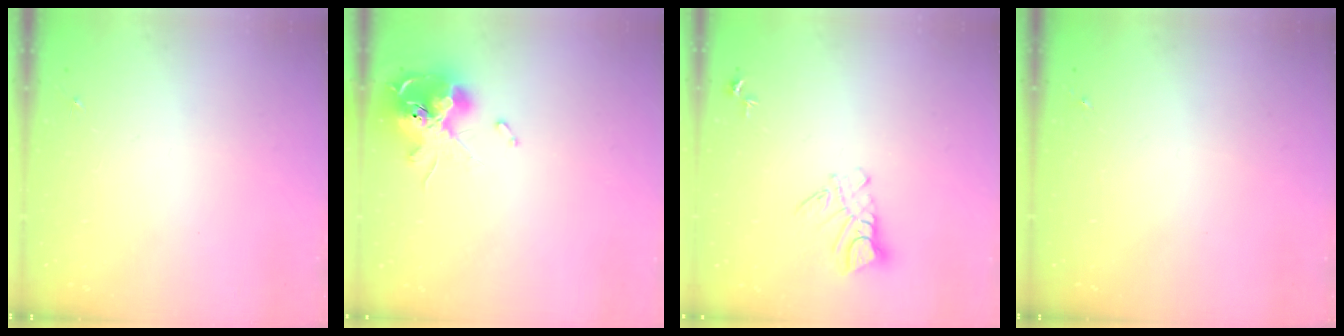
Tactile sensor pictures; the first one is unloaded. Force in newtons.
{"total": 13.9, "press": 13.8, "slide": 1.9}
{"total": 8.0, "press": 8.0, "slide": 0.7}
{"total": 0.0}